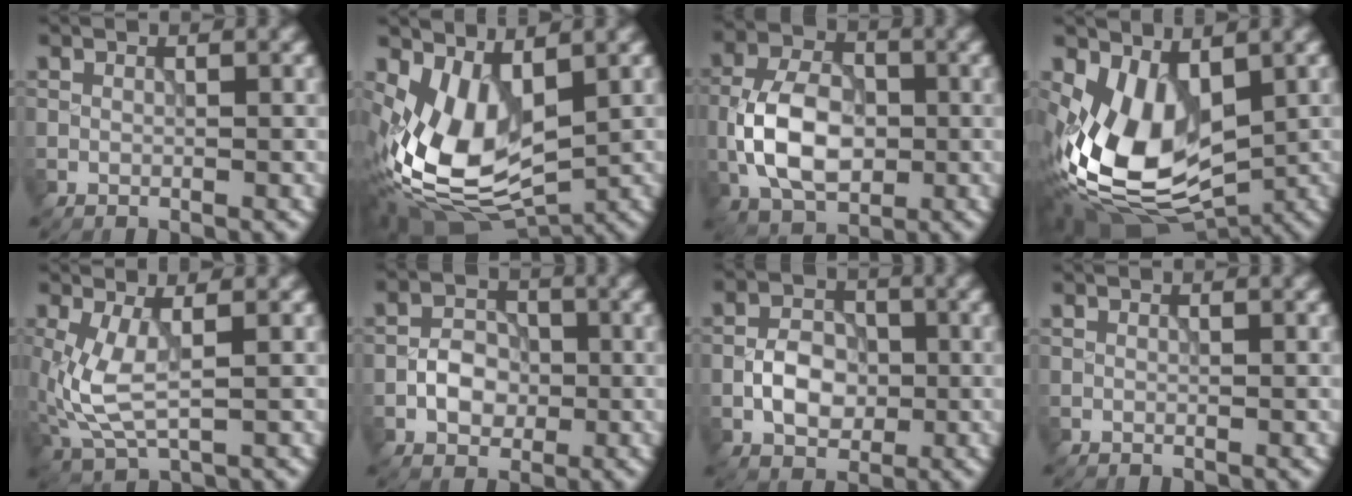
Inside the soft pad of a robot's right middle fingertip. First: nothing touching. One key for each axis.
{"total": 8.4, "fx": 0.7, "fy": 4.9, "fz": 6.8, "tx": -0.147, "ty": -0.019, "tz": 0.018}
{"total": 7.0, "fx": -1.3, "fy": 4.5, "fz": 5.2, "tx": -0.104, "ty": 0.007, "tz": -0.030}
{"total": 9.2, "fx": -0.2, "fy": 5.9, "fz": 7.0, "tx": -0.146, "ty": -0.021, "tz": 0.004}
{"total": 4.3, "fx": 0.3, "fy": 1.8, "fz": 3.9, "tx": -0.105, "ty": -0.003, "tz": 0.007}
{"total": 3.1, "fx": -0.8, "fy": 2.4, "fz": 1.8, "tx": -0.028, "ty": 0.006, "tz": -0.017}
{"total": 3.9, "fx": -0.8, "fy": 2.8, "fz": 2.5, "tx": -0.041, "ty": 0.006, "tz": -0.016}
{"total": 0.0}